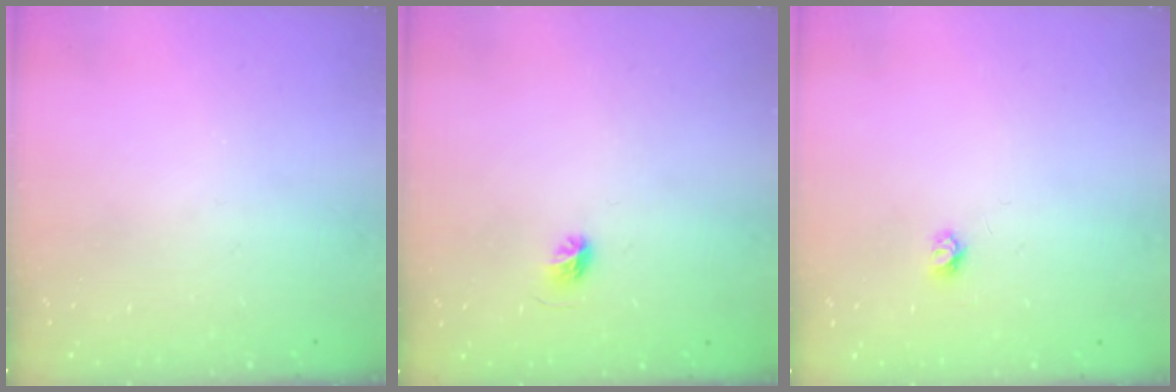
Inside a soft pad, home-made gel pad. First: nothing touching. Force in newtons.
{"total": 4.2, "press": 3.9, "slide": 1.4}
{"total": 3.4, "press": 3.4, "slide": 0.4}